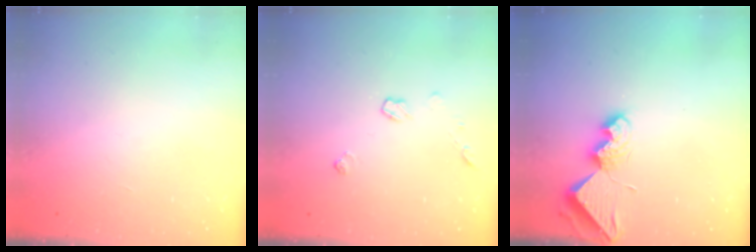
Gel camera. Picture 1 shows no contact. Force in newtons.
{"total": 5.2, "press": 5.1, "slide": 0.7}
{"total": 10.0, "press": 9.9, "slide": 1.0}